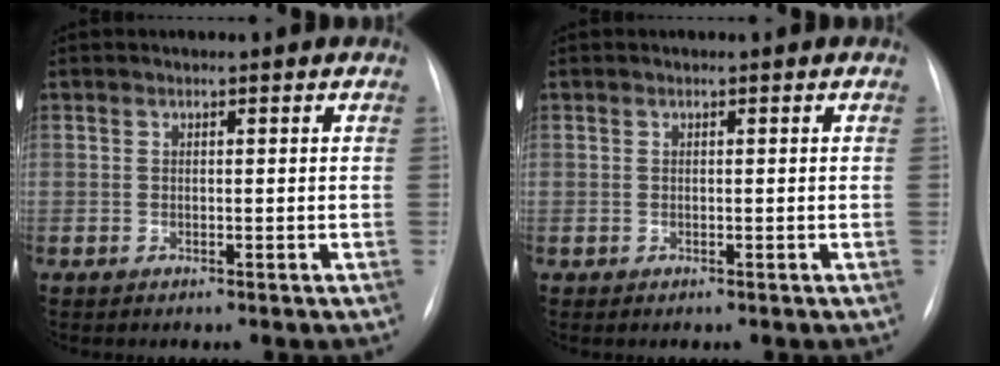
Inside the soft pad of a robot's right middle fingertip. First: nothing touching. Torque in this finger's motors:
{"motor_torque": [-0.46, -0.27, -0.03, 0.00]}